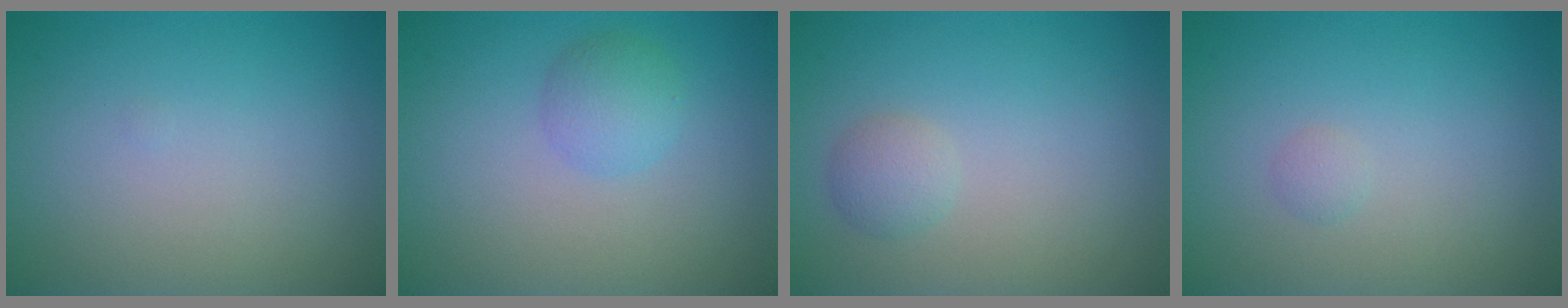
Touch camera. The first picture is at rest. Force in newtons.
{"total": 2.1, "press": 2.1, "slide": 0.0}
{"total": 1.5, "press": 1.5, "slide": 0.0}
{"total": 0.6, "press": 0.6, "slide": 0.0}